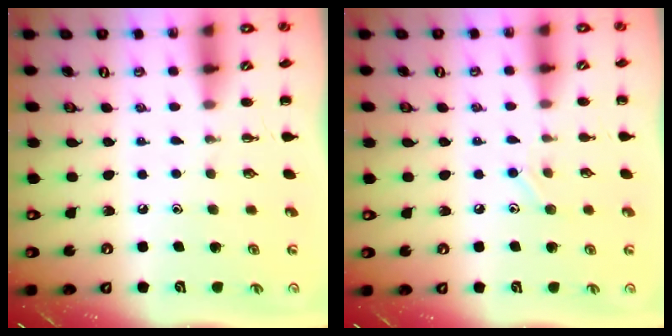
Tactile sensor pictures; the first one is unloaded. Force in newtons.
{"total": 7.3, "press": 7.0, "slide": 2.1}